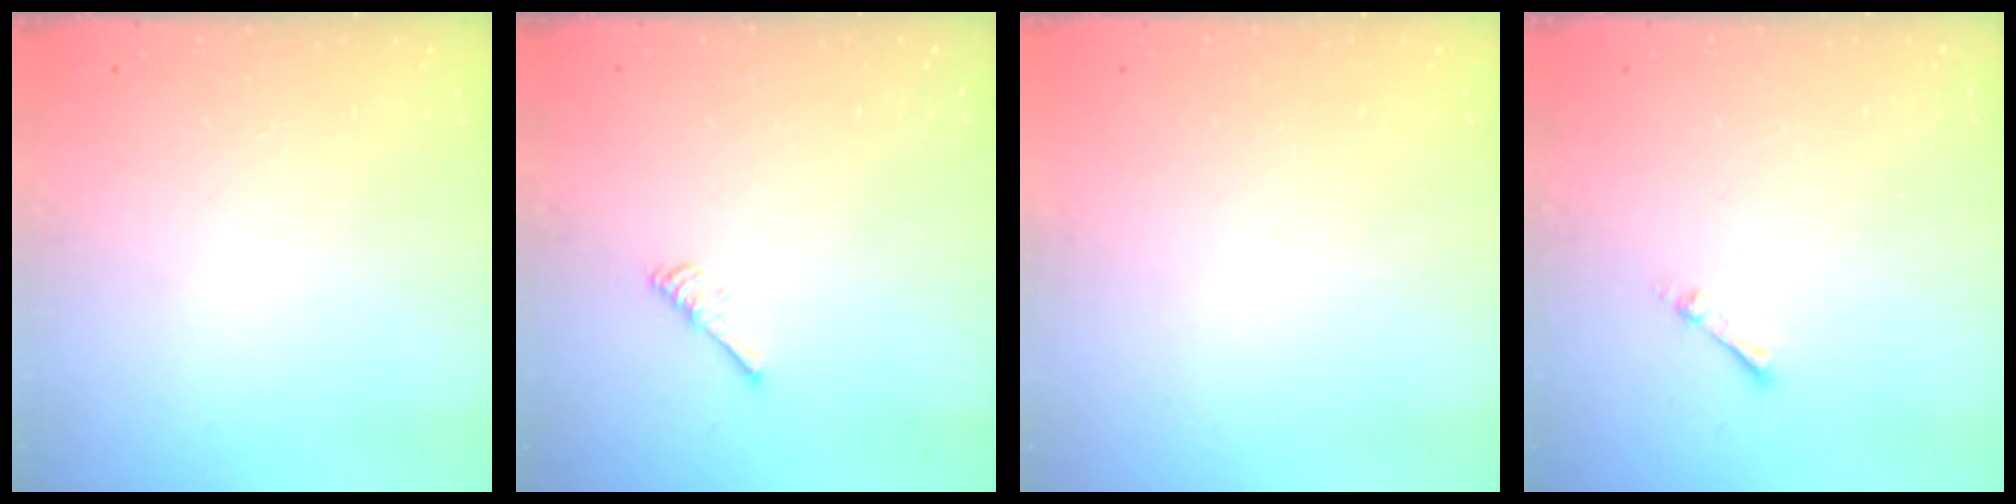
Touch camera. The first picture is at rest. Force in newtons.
{"total": 2.7, "press": 2.6, "slide": 0.5}
{"total": 1.6, "press": 1.6, "slide": 0.2}
{"total": 1.9, "press": 1.9, "slide": 0.3}